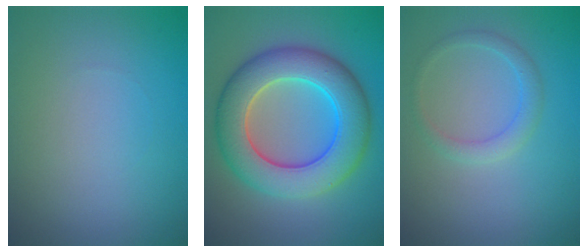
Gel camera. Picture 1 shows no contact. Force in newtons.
{"total": 9.4, "press": 9.4, "slide": 0.2}
{"total": 1.8, "press": 1.8, "slide": 0.0}